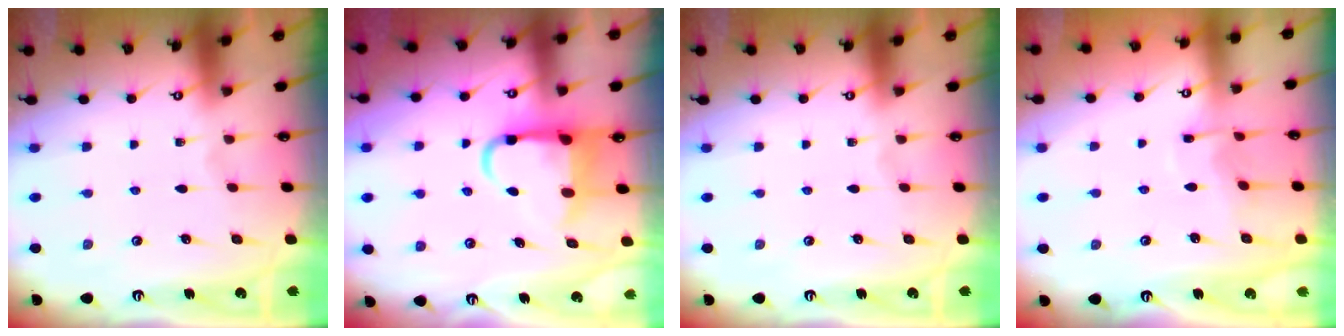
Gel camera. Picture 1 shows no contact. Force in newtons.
{"total": 8.2, "press": 8.0, "slide": 2.0}
{"total": 0.0}
{"total": 4.3, "press": 4.3, "slide": 0.5}